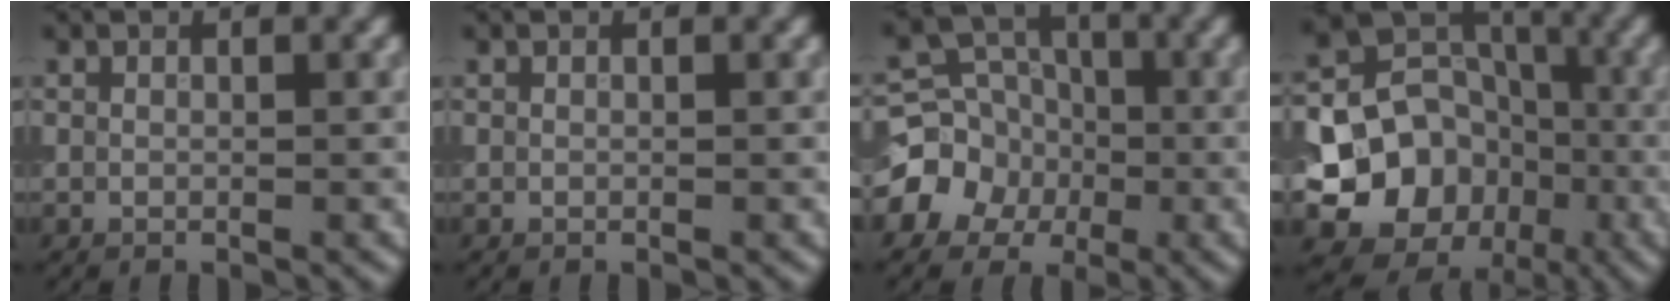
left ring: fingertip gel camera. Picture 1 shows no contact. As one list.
[{"total": 0.0}, {"total": 6.2, "force": [-2.0, 5.6, 1.9], "torque": [-0.017, 0.006, -0.055]}, {"total": 10.8, "force": [-2.7, 9.4, 4.6], "torque": [-0.082, -0.004, -0.060]}]